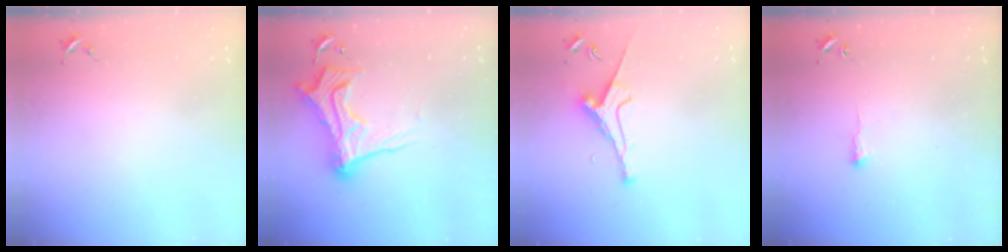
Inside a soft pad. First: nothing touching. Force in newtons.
{"total": 17.6, "press": 17.5, "slide": 0.9}
{"total": 9.3, "press": 9.2, "slide": 1.4}
{"total": 2.9, "press": 2.9, "slide": 0.6}